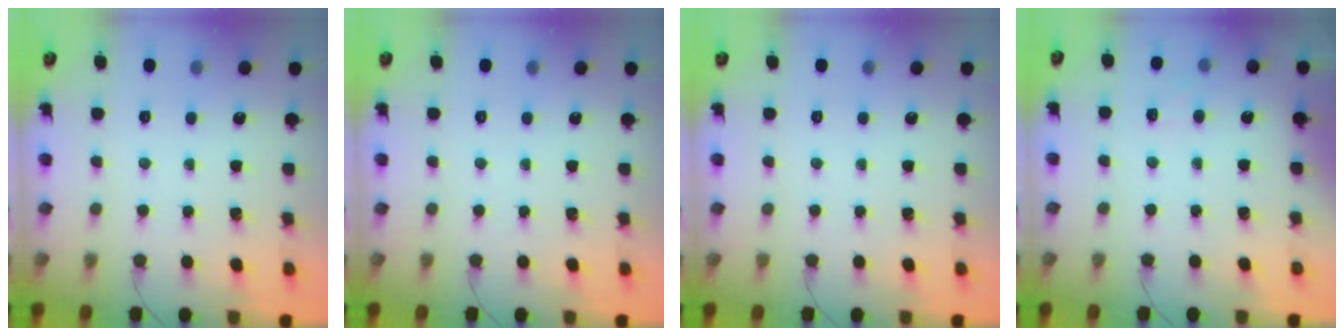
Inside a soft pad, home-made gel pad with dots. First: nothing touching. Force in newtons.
{"total": 0.0}
{"total": 0.0}
{"total": 4.2, "press": 4.0, "slide": 1.4}